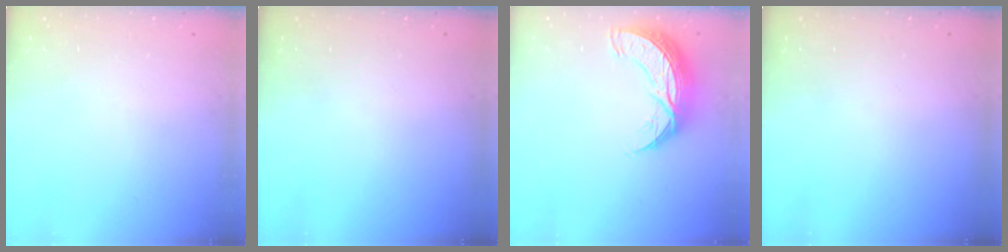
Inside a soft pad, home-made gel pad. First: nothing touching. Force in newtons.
{"total": 0.0}
{"total": 10.6, "press": 10.6, "slide": 0.8}
{"total": 0.0}